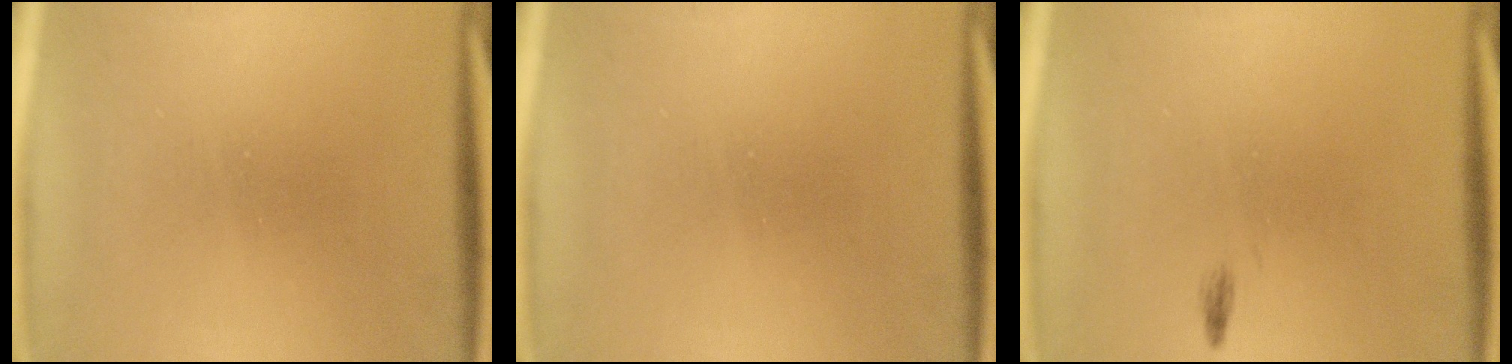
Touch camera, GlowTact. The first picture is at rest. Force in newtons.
{"total": 0.0}
{"total": 0.5}